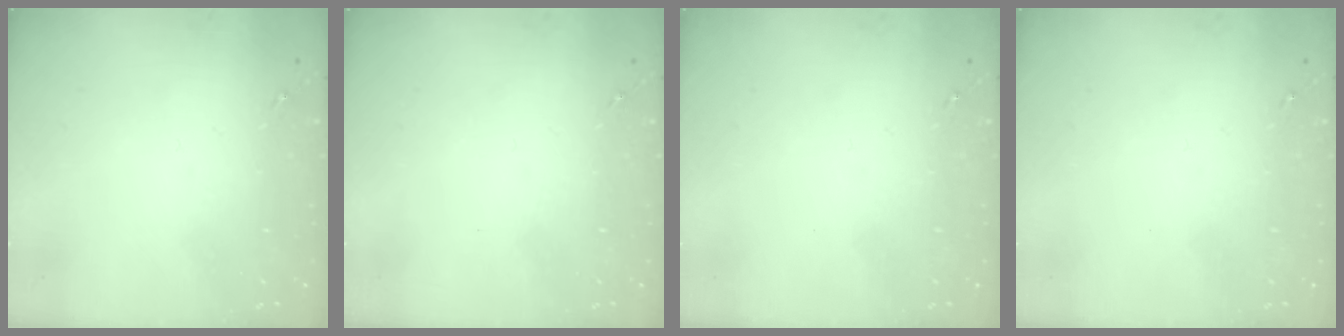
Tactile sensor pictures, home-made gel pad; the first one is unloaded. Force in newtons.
{"total": 0.0}
{"total": 0.0}
{"total": 0.0}